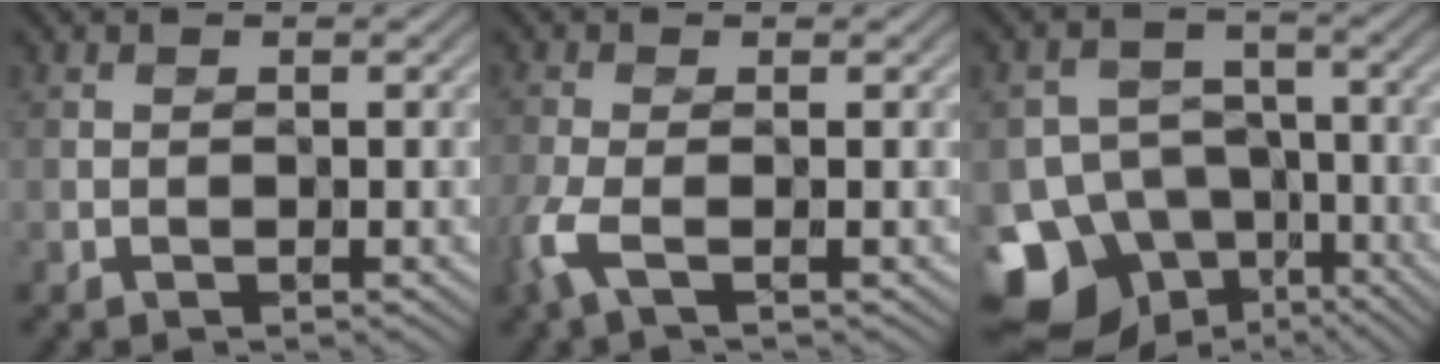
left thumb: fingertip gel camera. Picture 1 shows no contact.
{"total": 3.3, "force": [-1.4, 0.5, 3.0], "torque": [-0.084, 0.001, -0.038]}
{"total": 14.7, "force": [-8.9, 11.0, 4.0], "torque": [-0.103, -0.046, -0.148]}